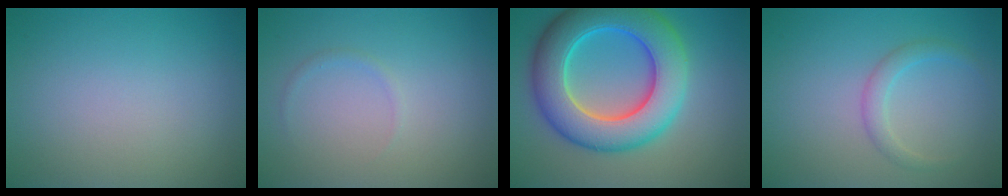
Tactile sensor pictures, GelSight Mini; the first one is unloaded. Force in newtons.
{"total": 0.7, "press": 0.7, "slide": 0.1}
{"total": 10.4, "press": 10.3, "slide": 0.4}
{"total": 1.7, "press": 1.7, "slide": 0.1}